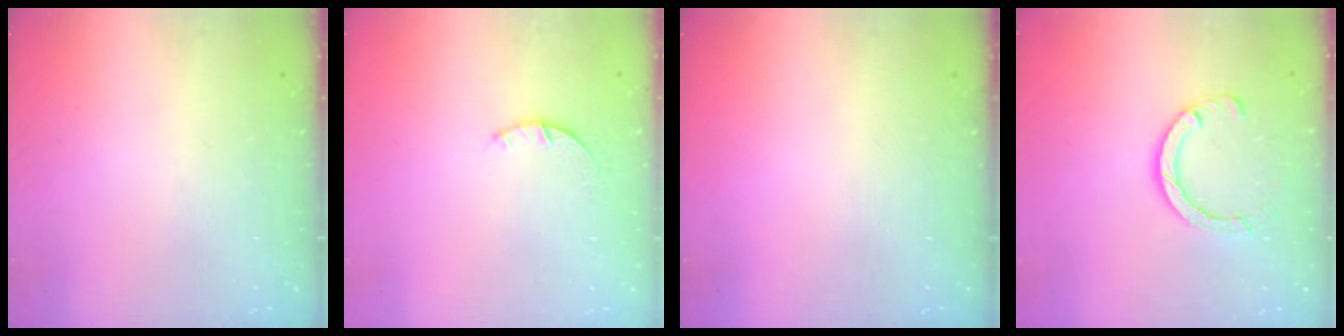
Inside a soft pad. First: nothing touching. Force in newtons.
{"total": 1.2, "press": 1.2, "slide": 0.3}
{"total": 0.0}
{"total": 6.4, "press": 6.4, "slide": 0.7}